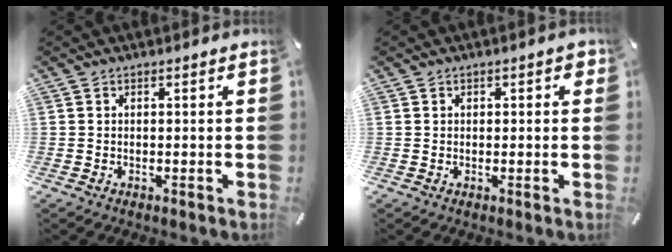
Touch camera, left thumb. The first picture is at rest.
{"total": 1.1, "force": [0.4, 0.9, 0.6], "torque": [-0.003, 0.003, 0.004]}